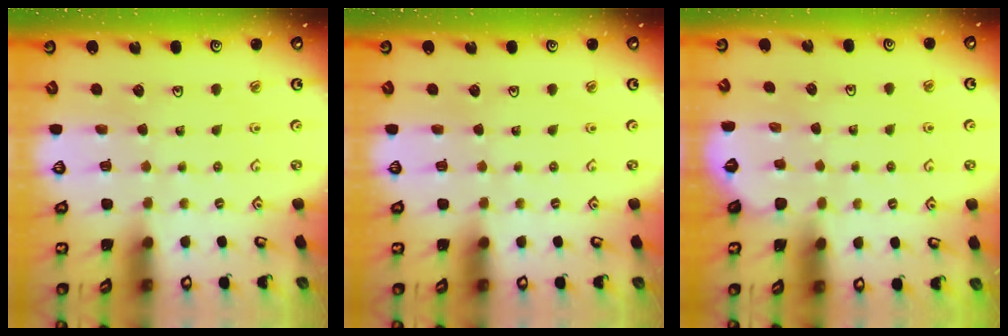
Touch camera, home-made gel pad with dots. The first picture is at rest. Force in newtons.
{"total": 0.0}
{"total": 2.3, "press": 2.3, "slide": 0.1}